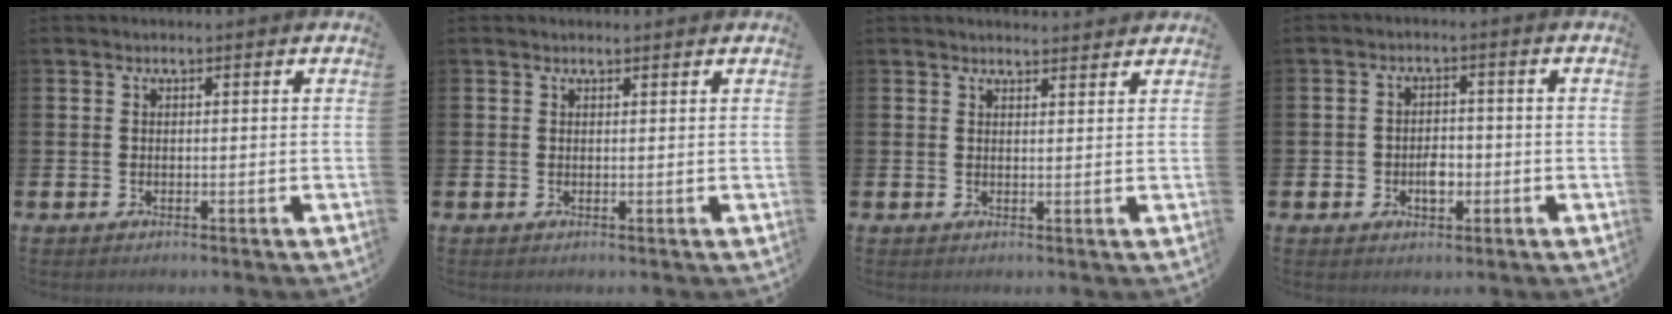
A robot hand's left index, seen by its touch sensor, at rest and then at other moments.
{"total": 0.6, "force": [0.6, 0.2, 0.1], "torque": [0.006, -0.002, 0.008]}
{"total": 2.1, "force": [2.1, 0.4, 0.0], "torque": [0.005, -0.013, 0.037]}
{"total": 3.0, "force": [-1.0, 2.2, 1.8], "torque": [-0.028, 0.002, -0.024]}